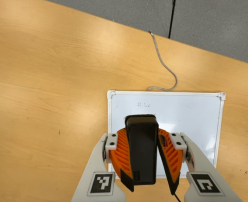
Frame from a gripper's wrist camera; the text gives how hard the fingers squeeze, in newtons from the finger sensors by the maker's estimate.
{"total": 10.2, "left": 9.7, "right": 10.7}